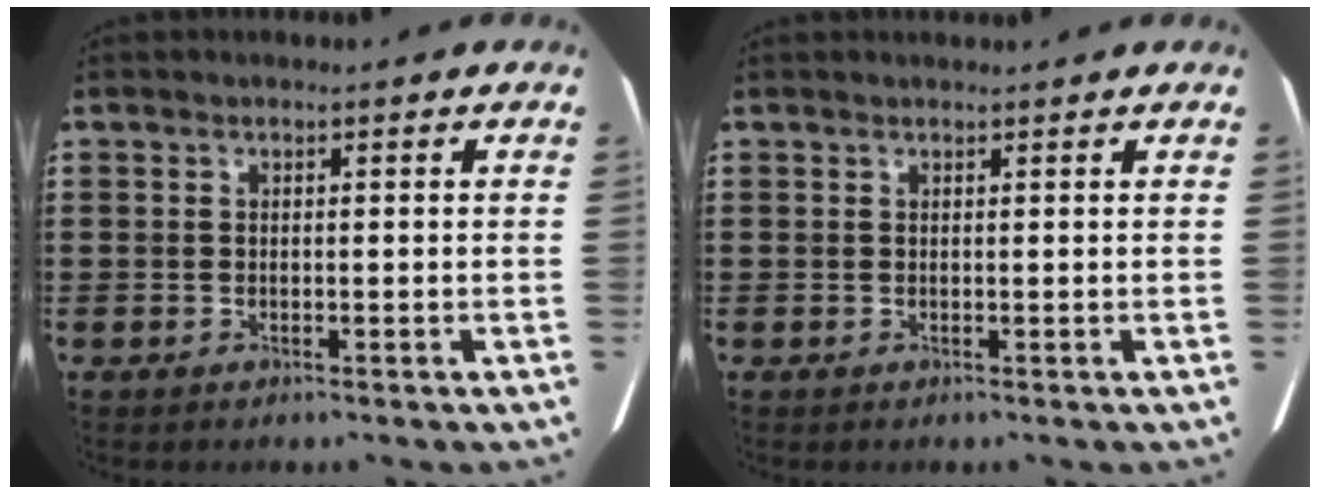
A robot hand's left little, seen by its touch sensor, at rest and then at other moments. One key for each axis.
{"total": 0.5, "fx": 0.5, "fy": 0.0, "fz": 0.1, "tx": 0.005, "ty": -0.002, "tz": 0.008}